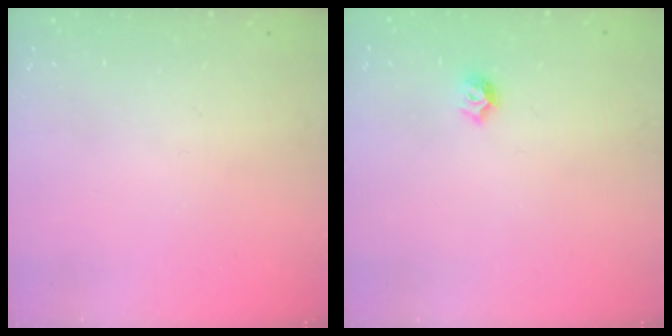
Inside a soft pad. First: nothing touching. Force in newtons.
{"total": 4.7, "press": 4.7, "slide": 0.7}